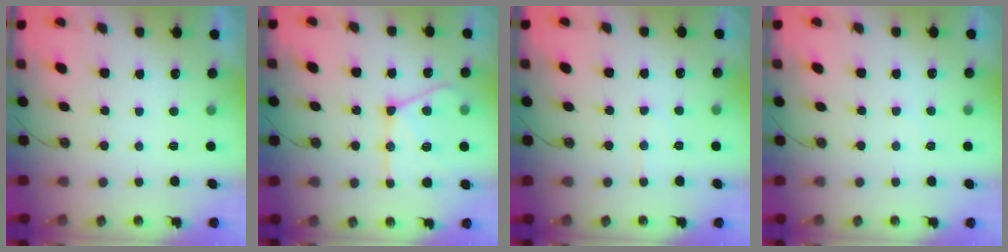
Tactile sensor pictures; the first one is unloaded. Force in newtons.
{"total": 18.6, "press": 18.5, "slide": 1.7}
{"total": 5.4, "press": 5.4, "slide": 0.7}
{"total": 4.1, "press": 4.1, "slide": 0.6}